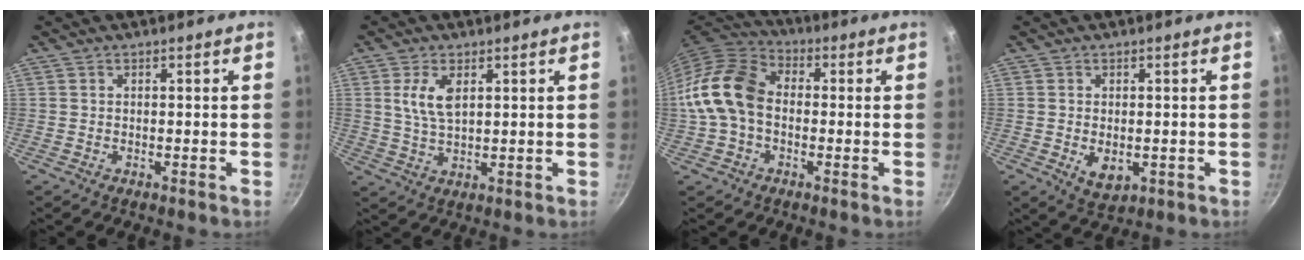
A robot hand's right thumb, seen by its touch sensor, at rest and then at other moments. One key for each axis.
{"total": 6.1, "fx": 2.0, "fy": 3.0, "fz": 4.9, "tx": -0.093, "ty": -0.010, "tz": 0.041}
{"total": 13.5, "fx": -0.8, "fy": 9.7, "fz": 9.3, "tx": -0.153, "ty": 0.033, "tz": -0.035}
{"total": 4.8, "fx": -0.6, "fy": 3.2, "fz": 3.5, "tx": -0.051, "ty": -0.010, "tz": -0.001}